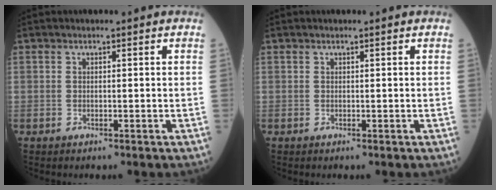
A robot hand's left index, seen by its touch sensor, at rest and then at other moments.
{"total": 0.0}